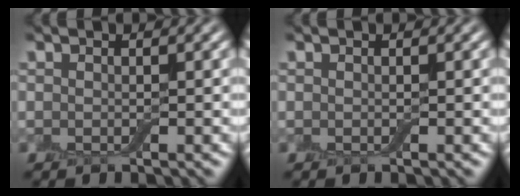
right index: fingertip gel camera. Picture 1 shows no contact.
{"total": 0.0}